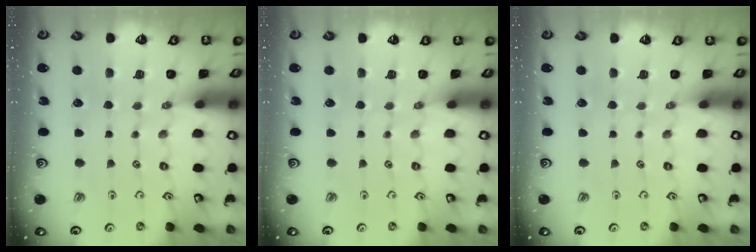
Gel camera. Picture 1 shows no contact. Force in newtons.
{"total": 0.0}
{"total": 0.0}